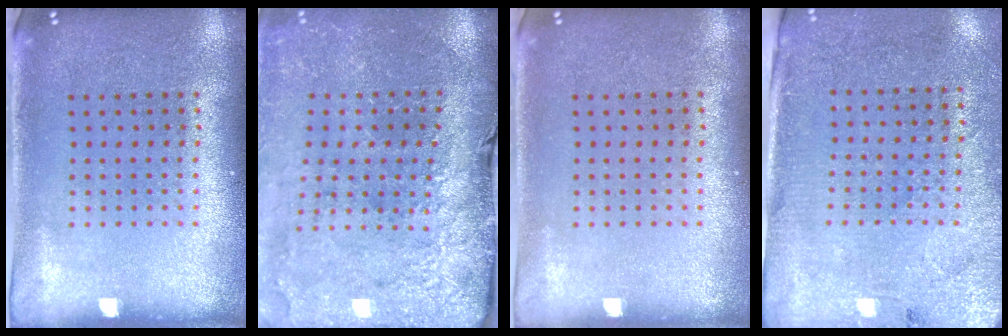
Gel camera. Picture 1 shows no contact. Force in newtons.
{"total": 3.3, "press": 3.0, "slide": 1.3}
{"total": 0.0}
{"total": 2.7, "press": 2.5, "slide": 1.1}